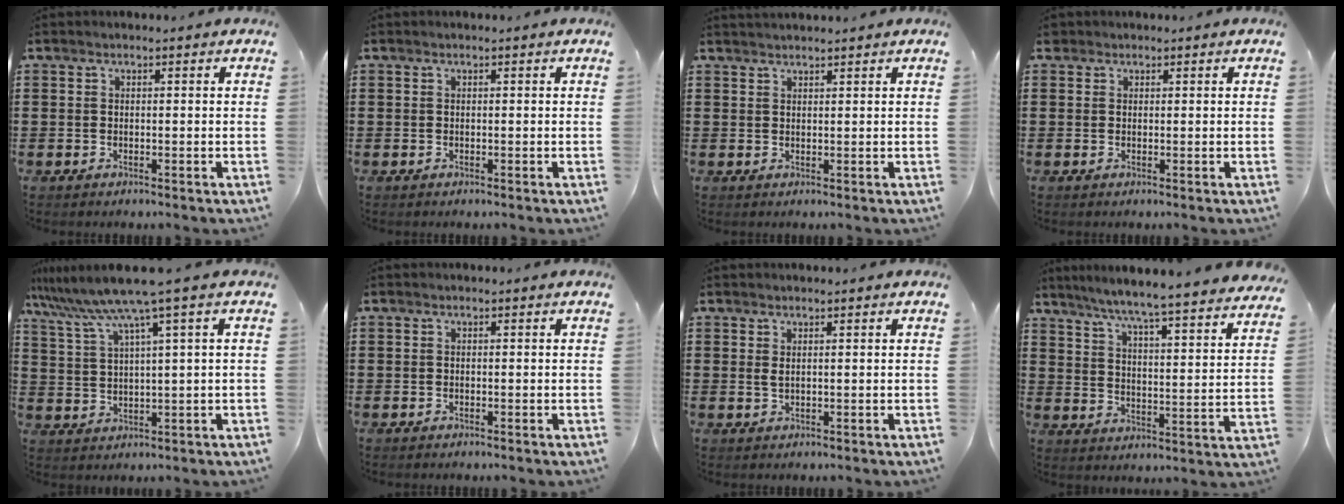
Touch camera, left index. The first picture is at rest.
{"total": 0.0}
{"total": 1.3, "force": [1.3, 0.0, -0.1], "torque": [-0.001, 0.001, 0.025]}
{"total": 1.2, "force": [0.9, 0.7, 0.2], "torque": [-0.008, 0.004, 0.018]}
{"total": 7.1, "force": [4.7, -0.7, 5.3], "torque": [-0.129, -0.036, 0.076]}
{"total": 0.0}
{"total": 1.3, "force": [0.8, 0.2, 1.0], "torque": [-0.023, 0.001, 0.014]}
{"total": 5.5, "force": [5.0, -1.1, 2.1], "torque": [-0.065, -0.048, 0.077]}